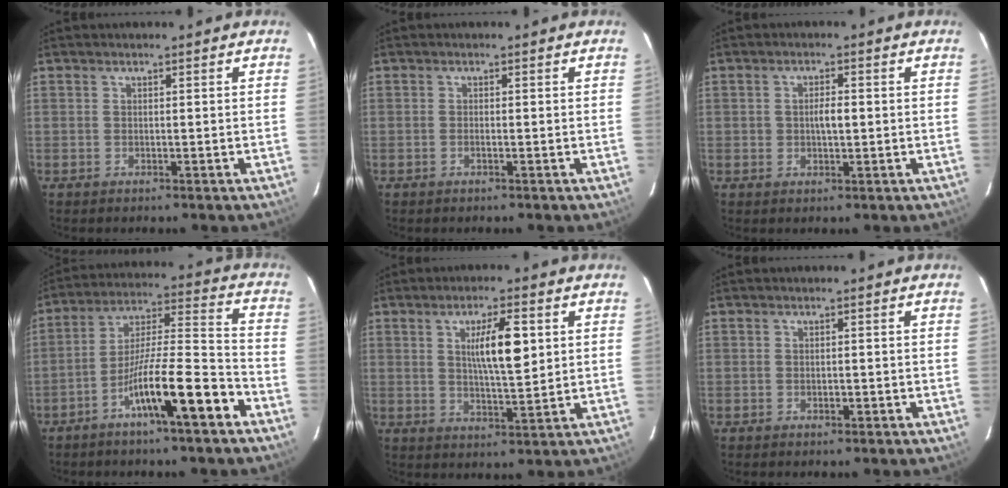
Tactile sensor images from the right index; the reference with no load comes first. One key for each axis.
{"total": 0.7, "fx": -0.3, "fy": 0.1, "fz": 0.6, "tx": -0.014, "ty": 0.000, "tz": -0.005}
{"total": 2.8, "fx": 0.0, "fy": 1.2, "fz": 2.5, "tx": -0.045, "ty": 0.004, "tz": 0.001}
{"total": 13.5, "fx": -7.3, "fy": 0.7, "fz": 11.4, "tx": -0.197, "ty": 0.003, "tz": -0.128}
{"total": 8.1, "fx": 2.1, "fy": 1.5, "fz": 7.6, "tx": -0.130, "ty": 0.003, "tz": 0.039}
{"total": 1.0, "fx": -0.5, "fy": 0.5, "fz": 0.7, "tx": -0.014, "ty": 0.000, "tz": -0.005}